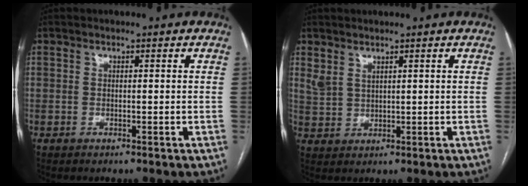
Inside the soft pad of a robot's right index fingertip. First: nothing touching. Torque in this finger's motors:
{"motor_torque": [0.00, 0.03, 0.01, 0.03]}